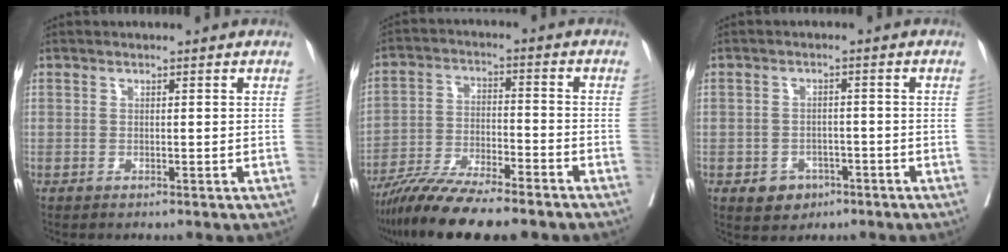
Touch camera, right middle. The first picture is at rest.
{"total": 14.3, "force": [-11.8, 1.6, 7.8], "torque": [-0.141, -0.025, -0.201]}
{"total": 3.4, "force": [-1.8, 2.6, 1.3], "torque": [-0.013, 0.006, -0.019]}